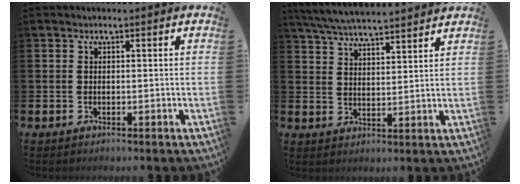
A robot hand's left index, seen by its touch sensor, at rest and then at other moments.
{"total": 6.1, "force": [6.0, 0.2, 1.2], "torque": [-0.047, -0.029, 0.108]}